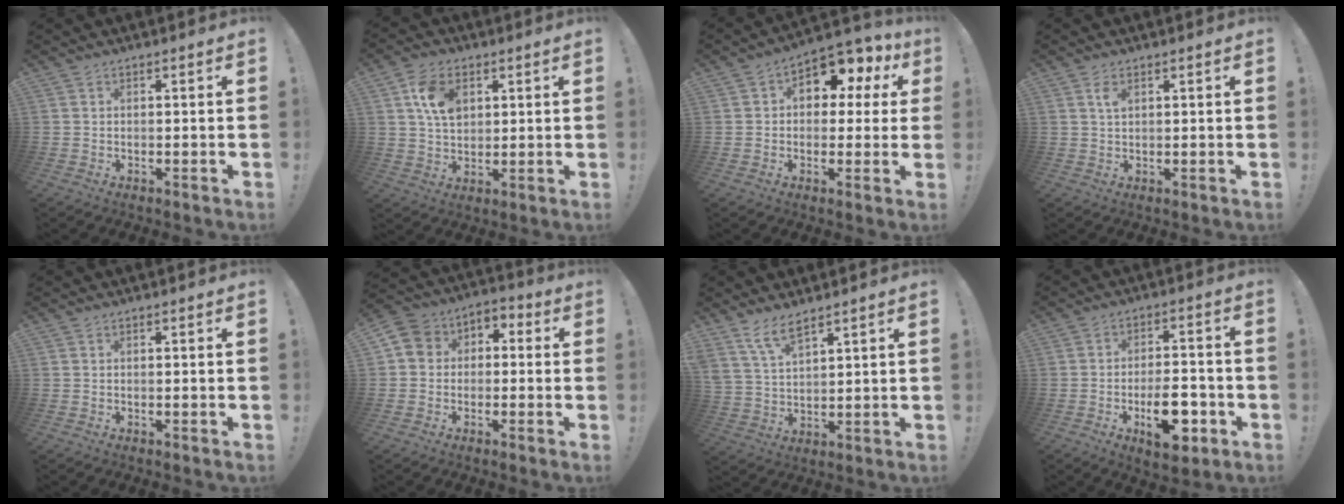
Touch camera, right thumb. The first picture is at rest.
{"total": 10.1, "force": [3.6, 7.0, 6.3], "torque": [-0.105, 0.000, 0.067]}
{"total": 9.0, "force": [4.1, 5.9, 5.5], "torque": [-0.069, -0.032, 0.074]}
{"total": 2.7, "force": [1.2, 1.3, 2.0], "torque": [-0.028, -0.005, 0.019]}
{"total": 0.0}
{"total": 6.5, "force": [-2.4, 5.6, 2.2], "torque": [-0.035, 0.025, -0.044]}
{"total": 7.7, "force": [6.1, 2.5, 3.9], "torque": [-0.084, -0.029, 0.118]}
{"total": 13.3, "force": [-5.5, 6.5, 10.3], "torque": [-0.149, 0.028, -0.084]}